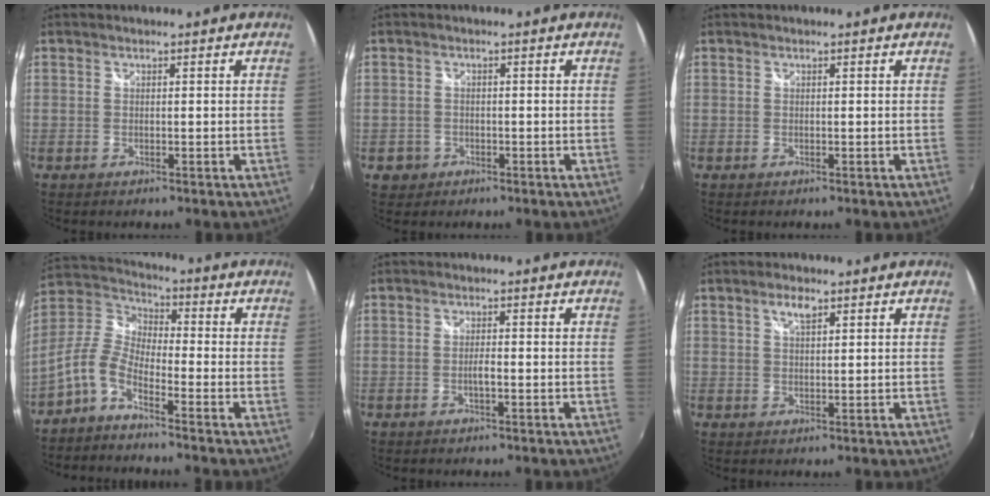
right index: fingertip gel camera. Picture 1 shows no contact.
{"total": 2.9, "force": [-1.1, 2.7, 0.3], "torque": [-0.014, 0.002, -0.015]}
{"total": 0.0}
{"total": 7.5, "force": [-4.5, 3.1, 5.1], "torque": [-0.115, 0.011, -0.100]}
{"total": 1.6, "force": [-0.6, 0.2, 1.4], "torque": [-0.029, 0.001, -0.012]}
{"total": 2.7, "force": [1.6, 0.9, 2.0], "torque": [-0.033, 0.004, 0.027]}